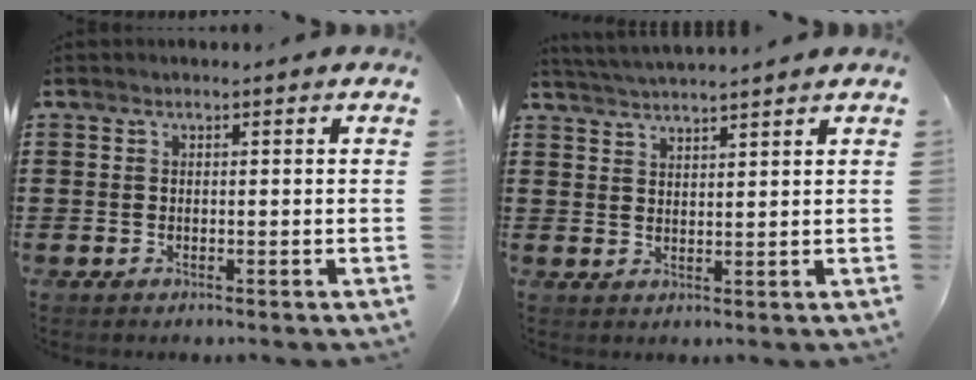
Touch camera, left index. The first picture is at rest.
{"total": 3.0, "force": [2.9, -0.6, 0.1], "torque": [-0.011, -0.010, 0.053]}